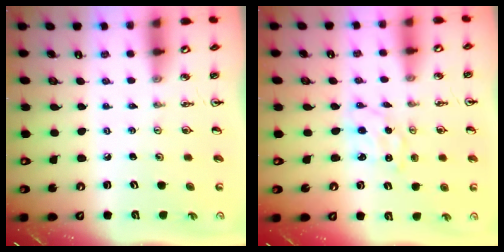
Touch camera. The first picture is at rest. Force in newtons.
{"total": 1.7, "press": 1.7, "slide": 0.3}